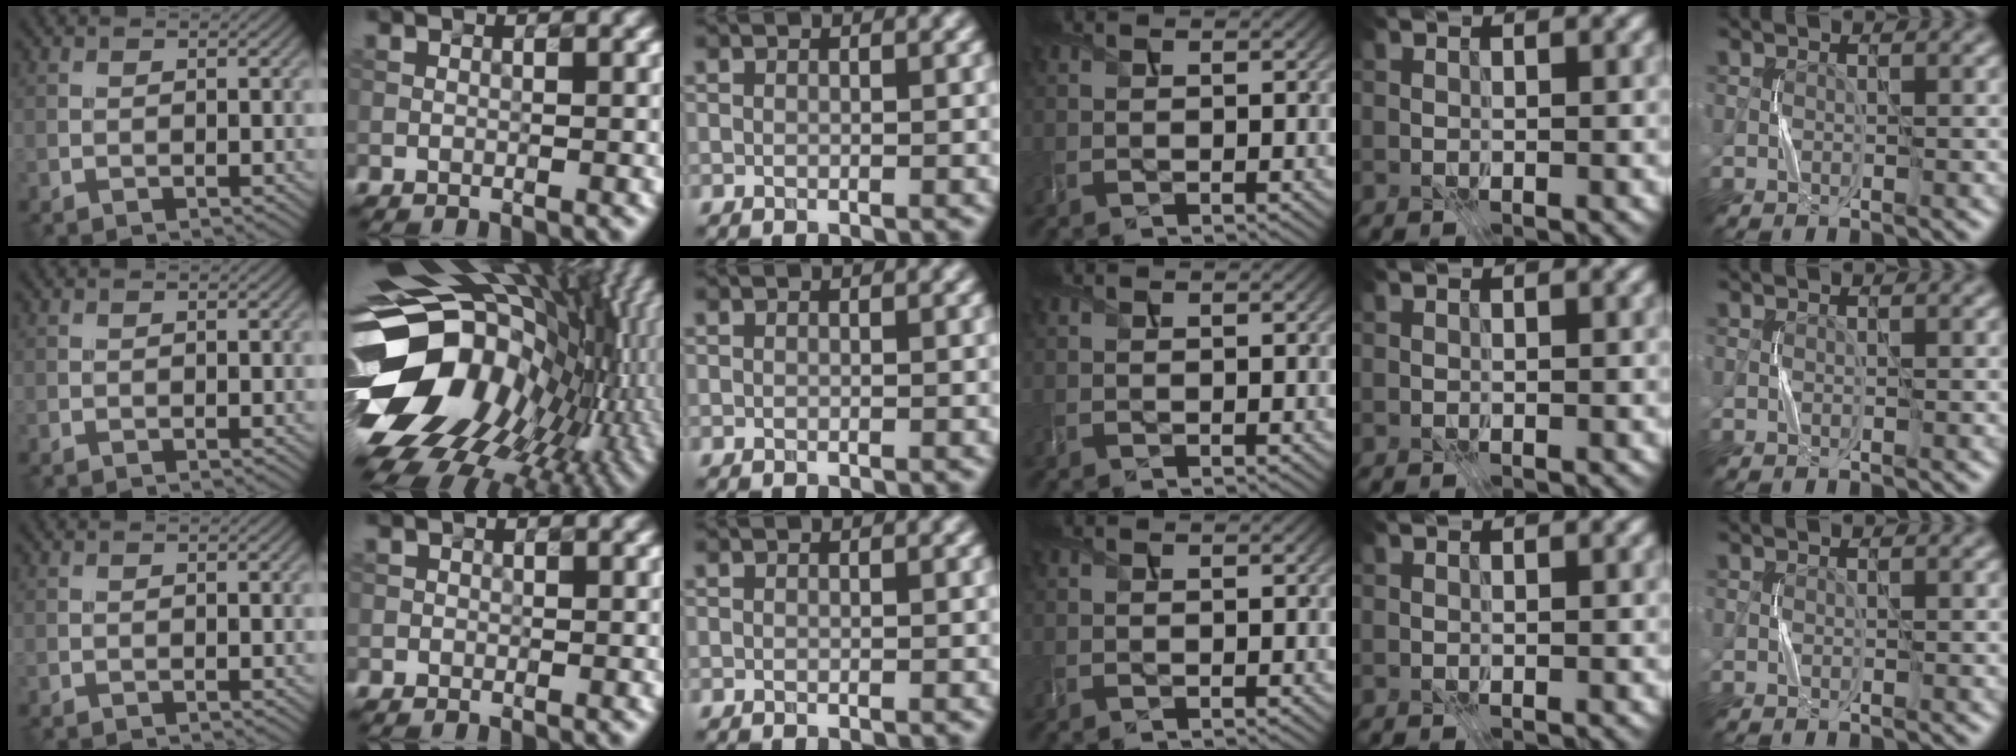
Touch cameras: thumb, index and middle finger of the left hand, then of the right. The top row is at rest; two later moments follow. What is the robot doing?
{"motion": "press", "object": "joystick"}